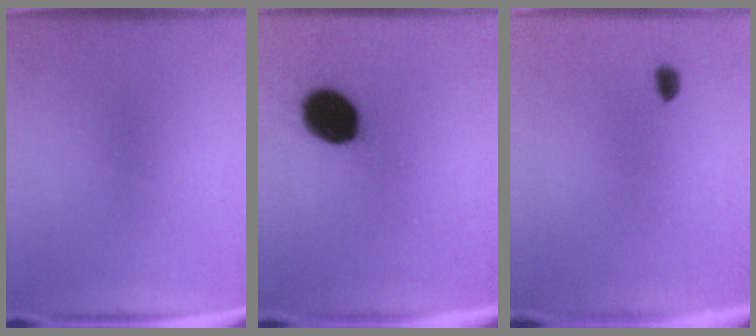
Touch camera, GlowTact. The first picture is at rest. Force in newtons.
{"total": 15.0}
{"total": 2.1}